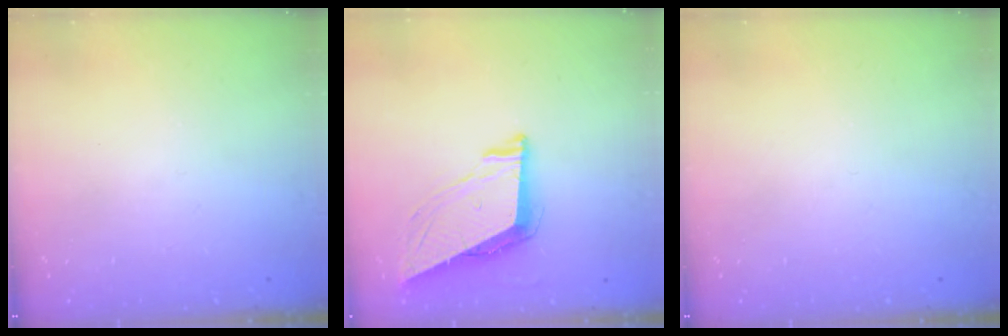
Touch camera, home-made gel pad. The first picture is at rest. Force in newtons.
{"total": 9.0, "press": 8.6, "slide": 2.9}
{"total": 0.0}